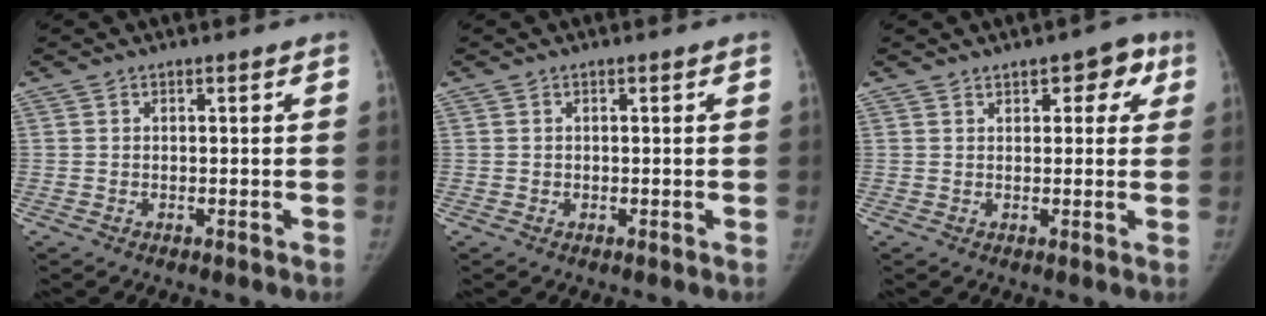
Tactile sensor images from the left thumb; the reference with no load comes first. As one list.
[{"total": 0.0}, {"total": 5.1, "force": [2.4, 2.9, 3.4], "torque": [-0.006, -0.002, 0.022]}]